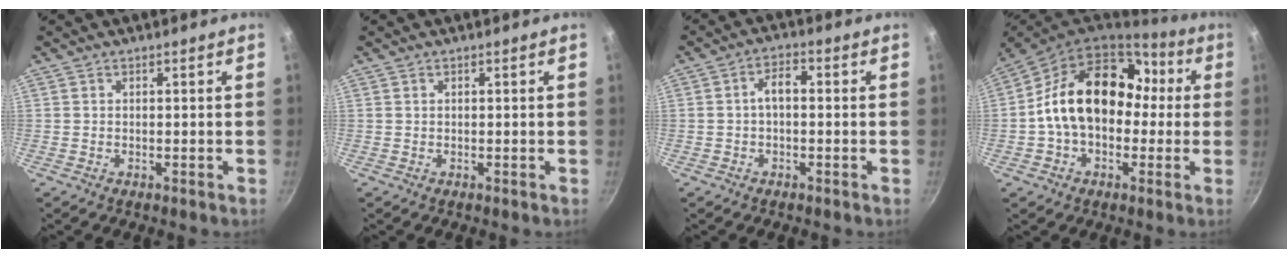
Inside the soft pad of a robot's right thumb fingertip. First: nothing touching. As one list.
[{"total": 0.0}, {"total": 3.8, "force": [-0.4, 2.1, 3.2], "torque": [-0.052, 0.021, -0.012]}, {"total": 19.7, "force": [1.0, 14.1, 13.8], "torque": [-0.191, 0.050, 0.008]}]